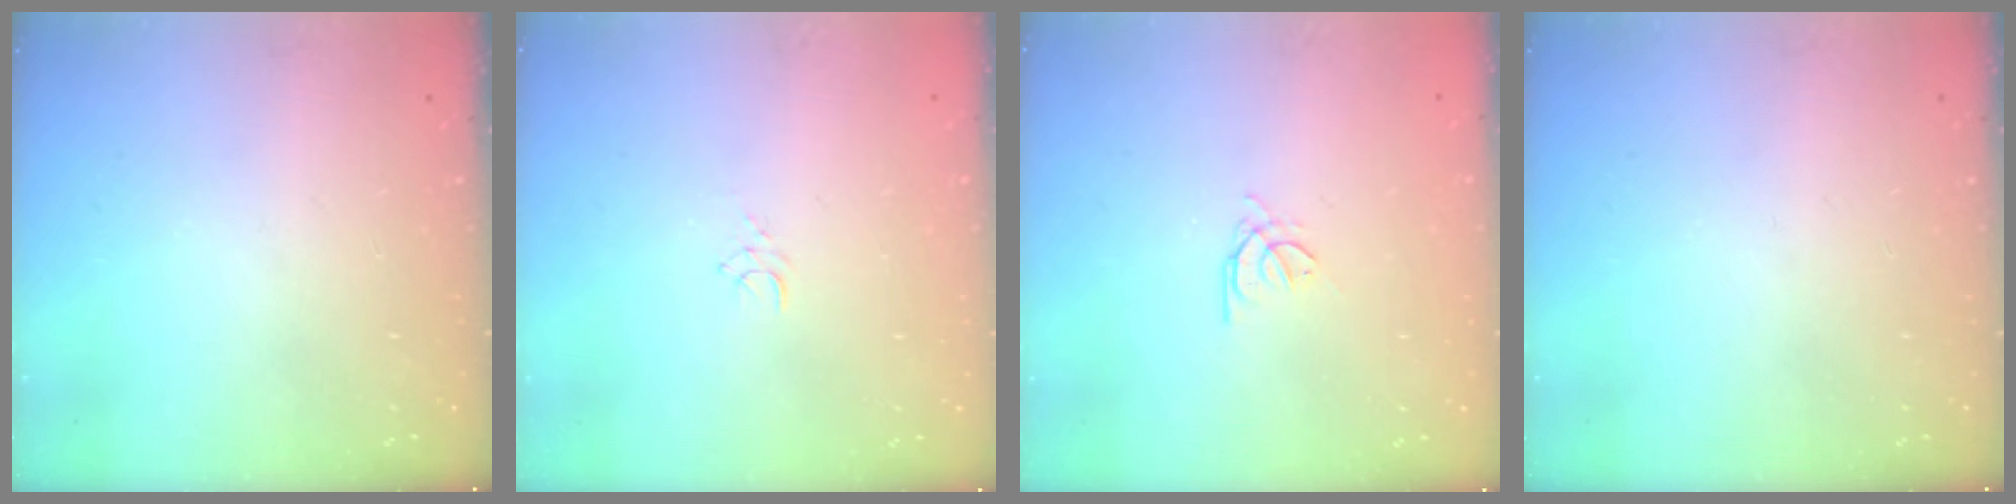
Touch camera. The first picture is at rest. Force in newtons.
{"total": 5.0, "press": 4.9, "slide": 0.3}
{"total": 1.2, "press": 1.1, "slide": 0.4}
{"total": 0.0}